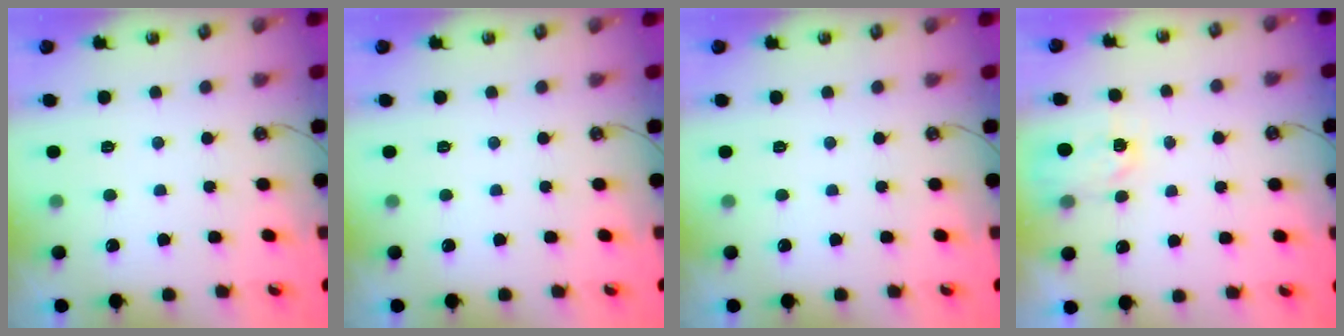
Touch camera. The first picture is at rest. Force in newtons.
{"total": 0.0}
{"total": 0.0}
{"total": 2.5, "press": 2.4, "slide": 0.4}